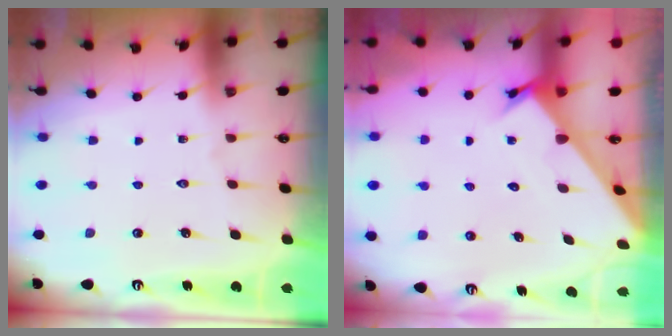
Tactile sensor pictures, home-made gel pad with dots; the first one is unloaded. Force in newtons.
{"total": 2.3, "press": 2.3, "slide": 0.0}